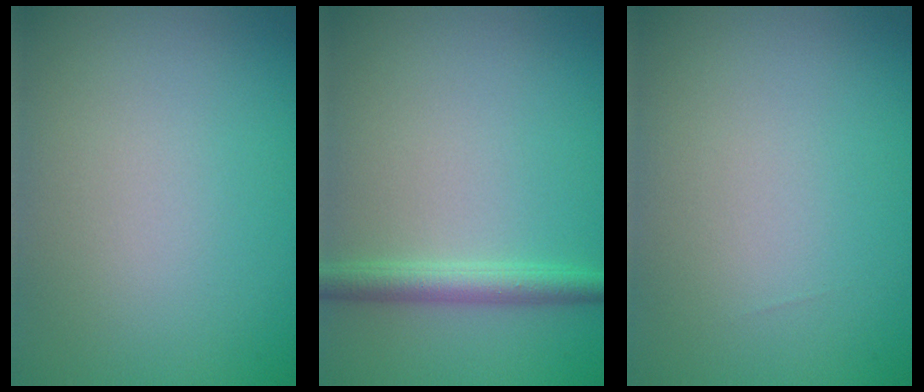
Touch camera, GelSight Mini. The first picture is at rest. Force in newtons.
{"total": 2.7, "press": 2.7, "slide": 0.1}
{"total": 0.0}